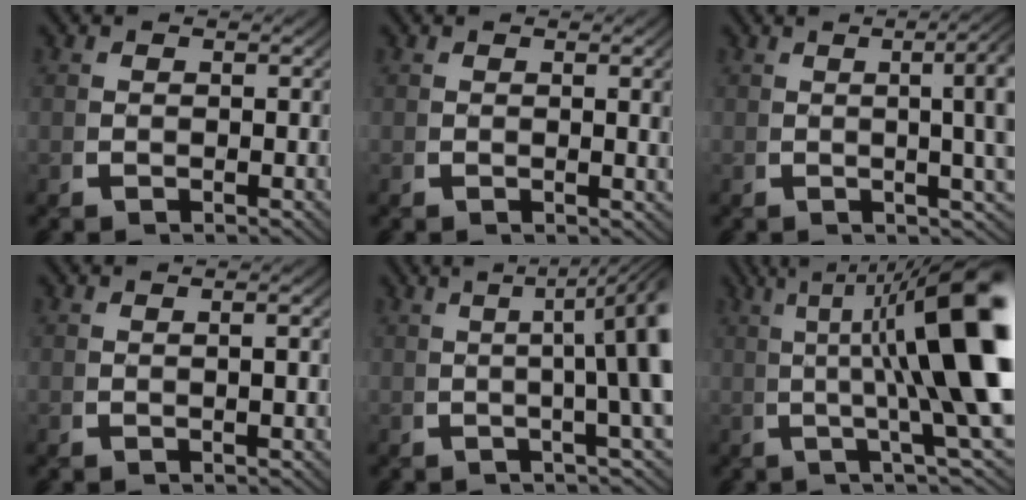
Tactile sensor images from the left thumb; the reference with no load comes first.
{"total": 1.8, "force": [0.5, 0.2, 1.7], "torque": [-0.023, -0.003, 0.009]}
{"total": 9.0, "force": [2.7, 3.4, 7.9], "torque": [-0.076, 0.033, 0.020]}
{"total": 1.3, "force": [0.1, 0.0, 1.3], "torque": [-0.025, 0.003, 0.004]}
{"total": 10.9, "force": [2.1, 4.5, 9.7], "torque": [-0.110, 0.033, 0.011]}
{"total": 12.9, "force": [1.7, 4.5, 12.0], "torque": [-0.162, -0.007, 0.021]}